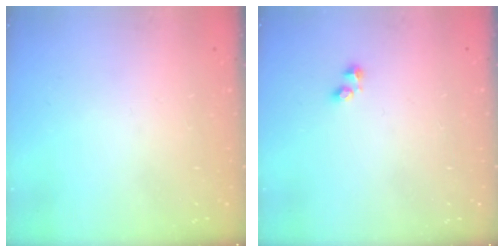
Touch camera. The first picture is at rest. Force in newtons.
{"total": 1.9, "press": 1.9, "slide": 0.5}